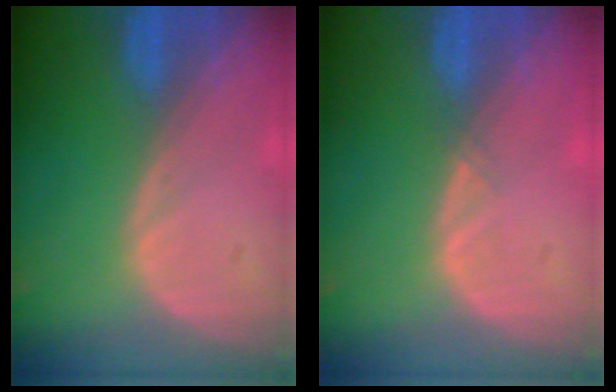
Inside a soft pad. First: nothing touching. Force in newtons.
{"total": 0.7, "press": 0.5, "slide": 0.4}